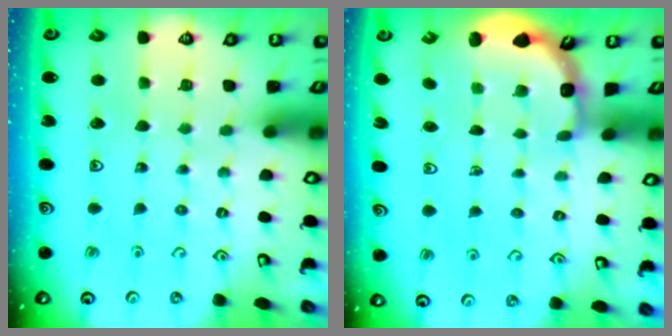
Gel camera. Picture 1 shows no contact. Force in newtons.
{"total": 2.1, "press": 1.9, "slide": 0.9}